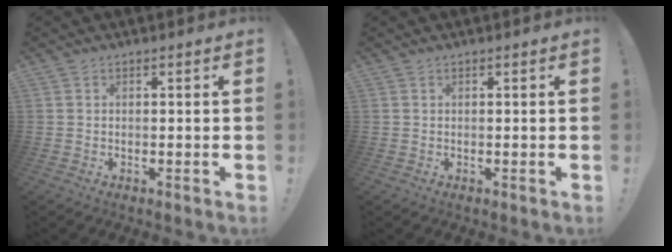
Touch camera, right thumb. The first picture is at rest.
{"total": 0.0}